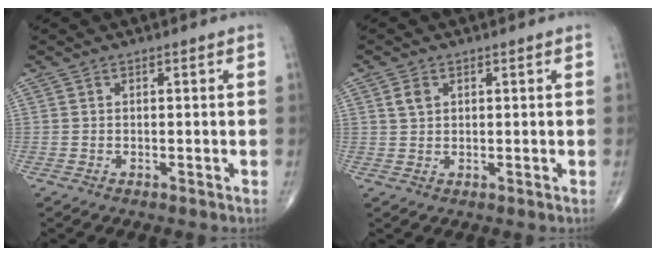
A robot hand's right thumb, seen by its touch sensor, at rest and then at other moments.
{"total": 2.3, "force": [1.0, 1.6, 1.4], "torque": [-0.023, 0.000, 0.020]}